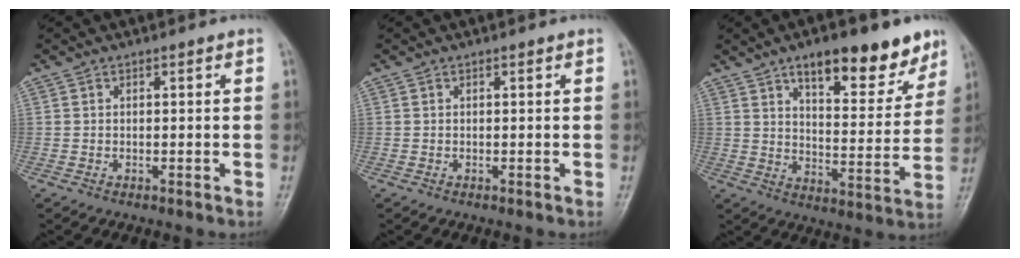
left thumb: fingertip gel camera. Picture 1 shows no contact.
{"total": 0.0}
{"total": 16.3, "force": [10.5, 6.3, 10.7], "torque": [-0.099, -0.056, 0.155]}